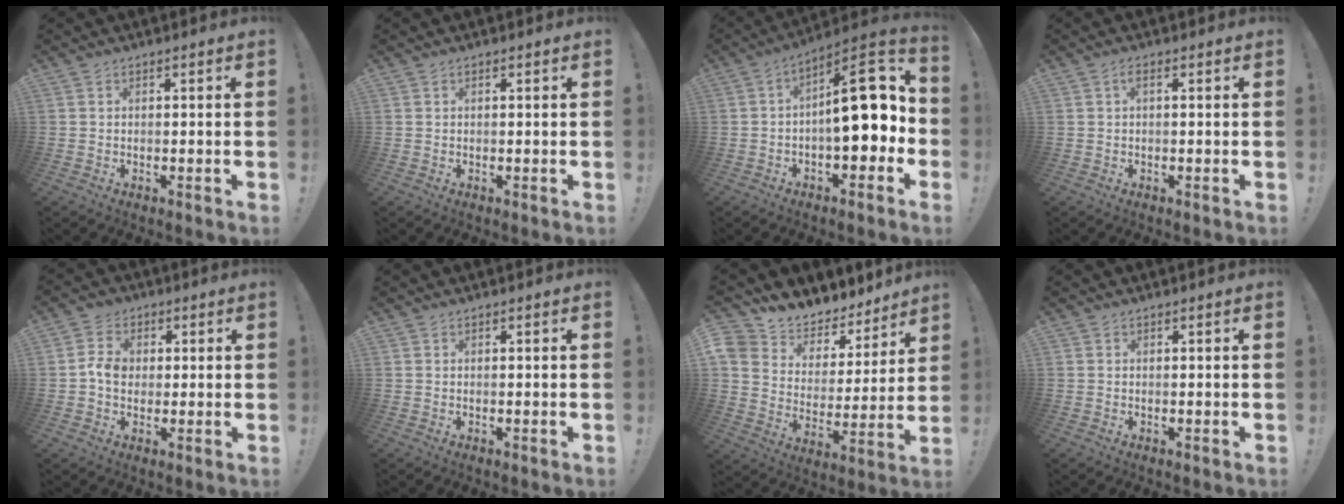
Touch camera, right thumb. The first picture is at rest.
{"total": 0.0}
{"total": 18.0, "force": [0.4, 8.1, 16.1], "torque": [-0.210, 0.005, 0.012]}
{"total": 1.6, "force": [0.3, 0.5, 1.5], "torque": [-0.031, 0.004, 0.002]}
{"total": 6.2, "force": [0.1, 5.4, 3.1], "torque": [-0.050, 0.013, 0.004]}
{"total": 0.0}
{"total": 8.5, "force": [7.0, 4.6, 1.7], "torque": [-0.043, -0.065, 0.127]}
{"total": 0.0}